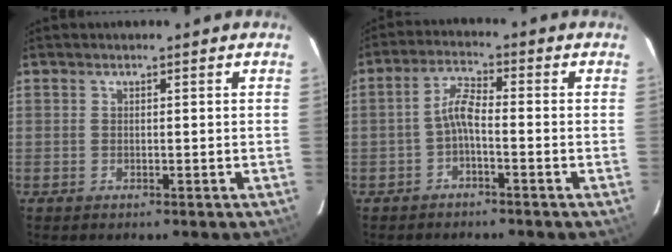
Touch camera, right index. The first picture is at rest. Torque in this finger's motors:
{"motor_torque": [0.49, -0.20, 0.34, 0.09]}